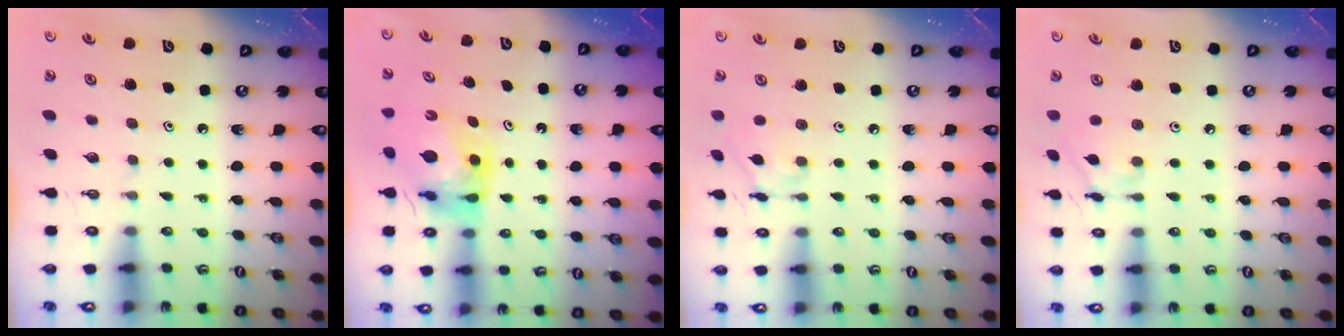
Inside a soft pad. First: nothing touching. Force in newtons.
{"total": 6.7, "press": 6.7, "slide": 0.6}
{"total": 7.7, "press": 7.7, "slide": 0.4}
{"total": 8.8, "press": 8.8, "slide": 0.5}